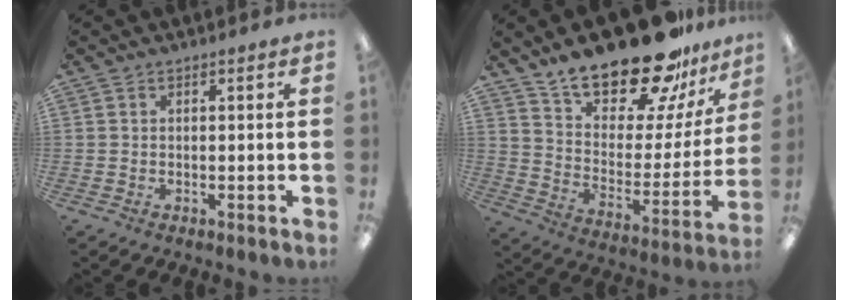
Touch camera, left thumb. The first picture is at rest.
{"total": 23.5, "force": [19.1, 7.8, 11.2], "torque": [-0.178, -0.131, 0.325]}